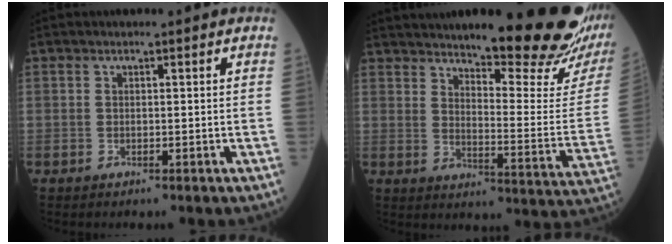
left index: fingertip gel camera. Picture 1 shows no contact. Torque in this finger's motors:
{"motor_torque": [1.05, -1.09, 1.05, 0.17]}